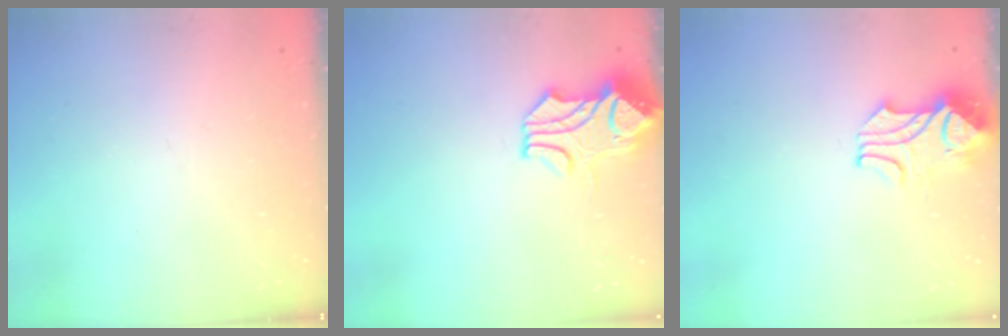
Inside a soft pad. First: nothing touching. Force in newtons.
{"total": 1.5, "press": 0.8, "slide": 1.3}
{"total": 2.4, "press": 2.2, "slide": 0.9}